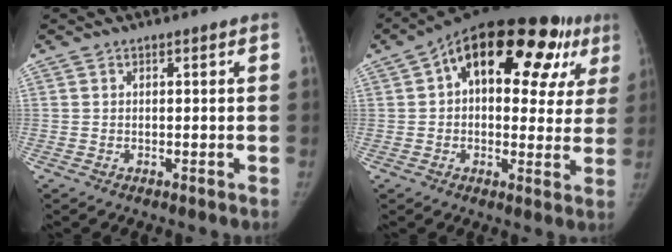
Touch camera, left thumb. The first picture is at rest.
{"total": 24.5, "force": [9.7, 12.9, 18.5], "torque": [-0.227, 0.039, 0.134]}